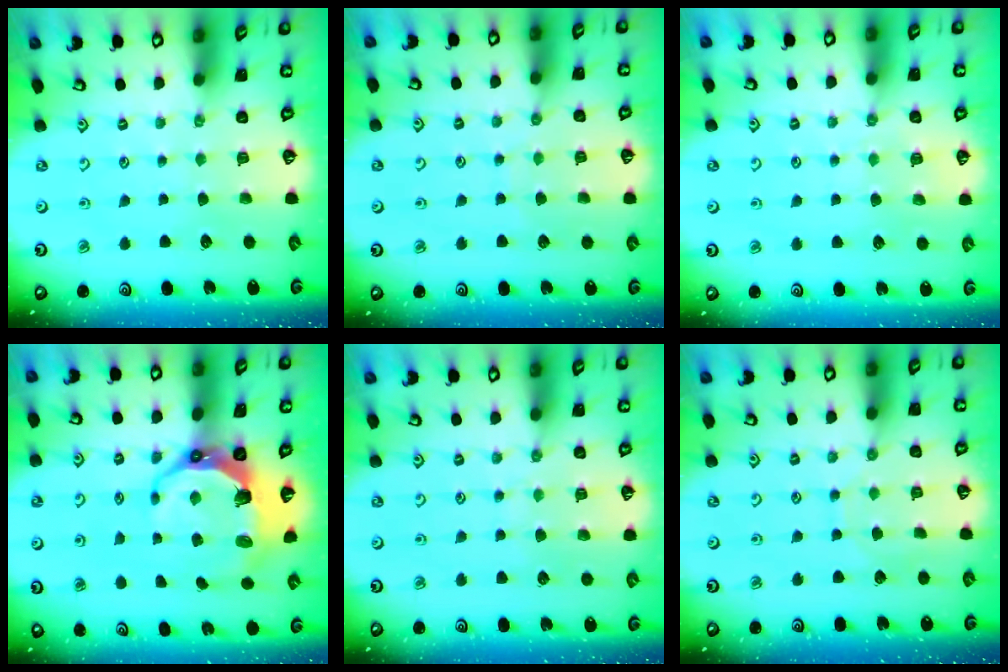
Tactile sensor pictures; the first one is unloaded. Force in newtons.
{"total": 5.6, "press": 5.6, "slide": 0.6}
{"total": 4.3, "press": 4.3, "slide": 0.4}
{"total": 9.3, "press": 7.9, "slide": 5.0}
{"total": 5.9, "press": 5.9, "slide": 0.5}
{"total": 5.4, "press": 5.4, "slide": 0.3}